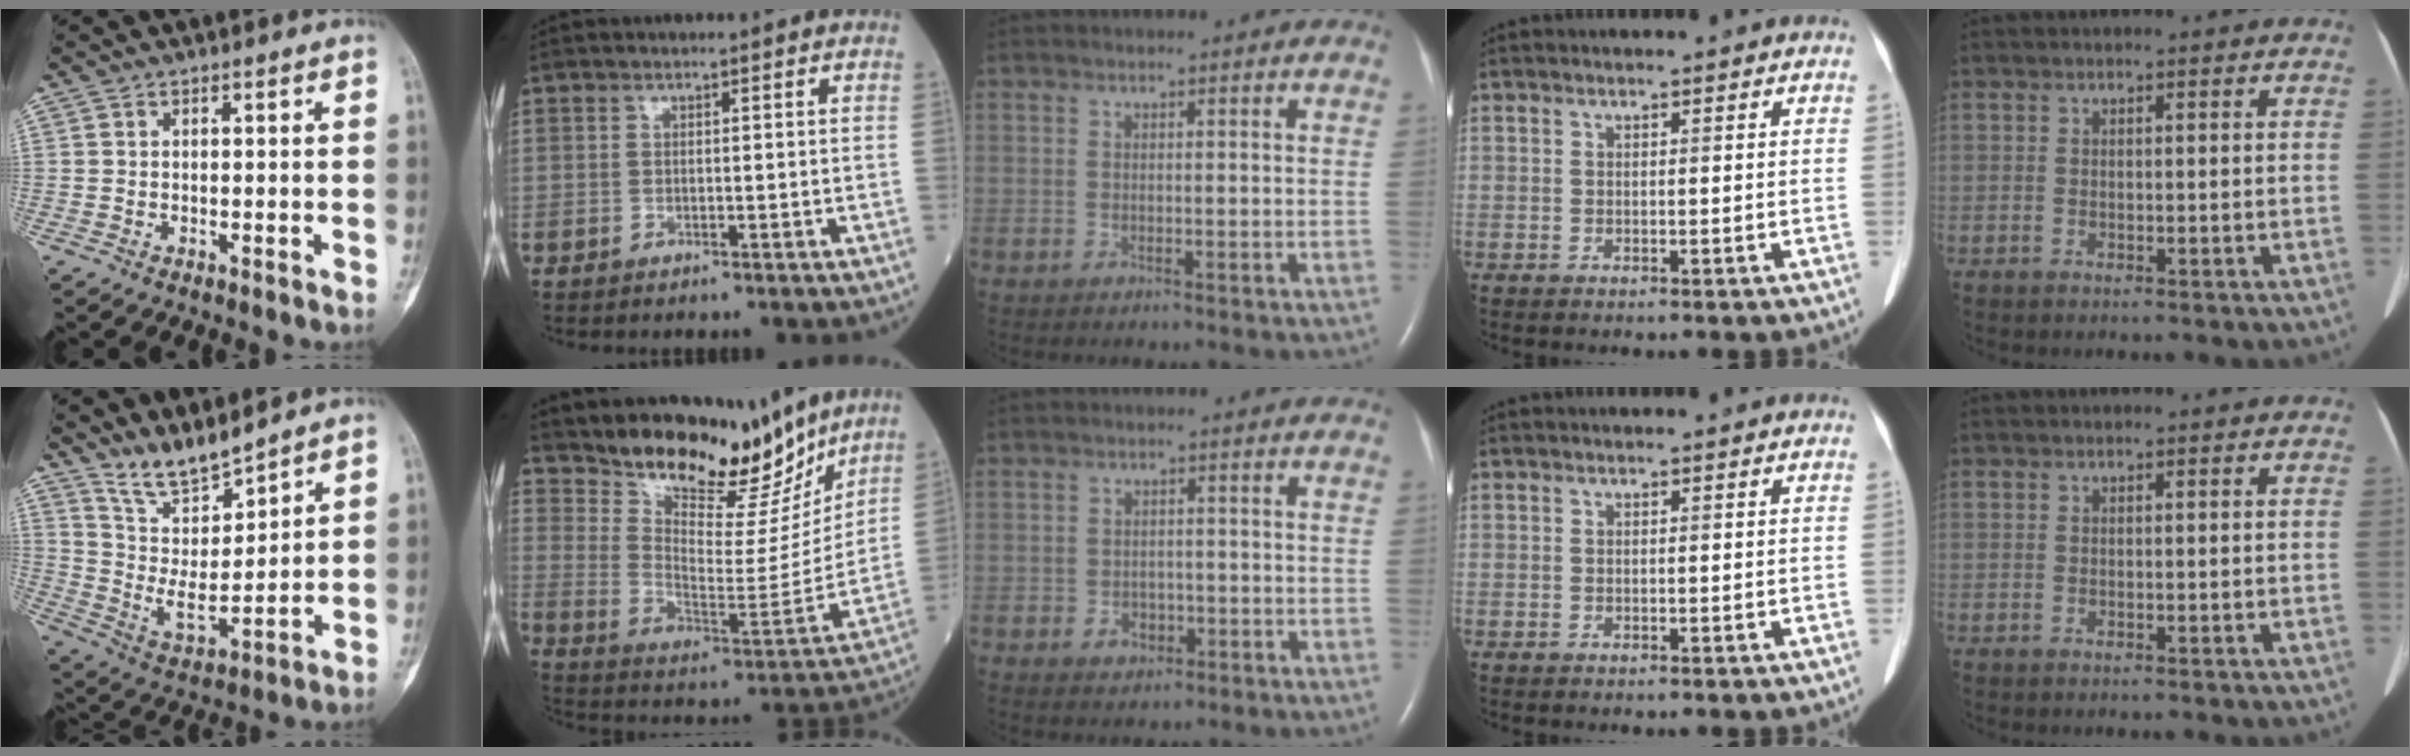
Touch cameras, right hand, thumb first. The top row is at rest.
{"thumb": {"total": 9.4, "force": [8.4, 1.5, 3.8], "torque": [-0.058, -0.072, 0.177]}, "index": {"total": 17.7, "force": [15.1, 4.9, 7.8], "torque": [-0.126, -0.037, 0.244]}, "middle": {"total": 2.7, "force": [-1.2, 2.0, 1.3], "torque": [-0.014, 0.005, -0.010]}}